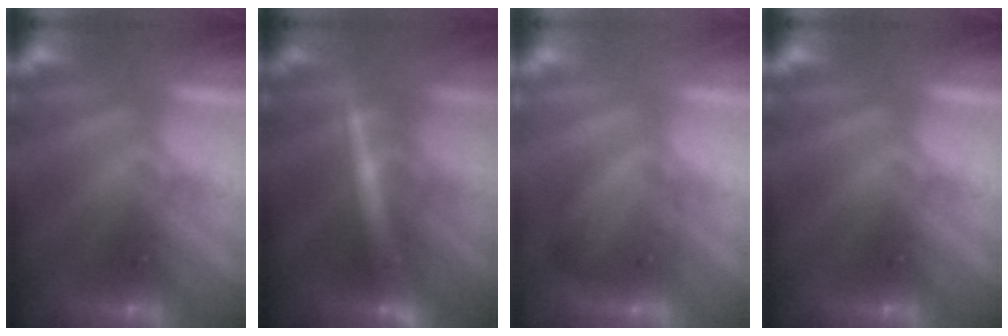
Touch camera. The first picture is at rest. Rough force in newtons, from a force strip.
{"total": 2.4}
{"total": 1.8}
{"total": 0.0}